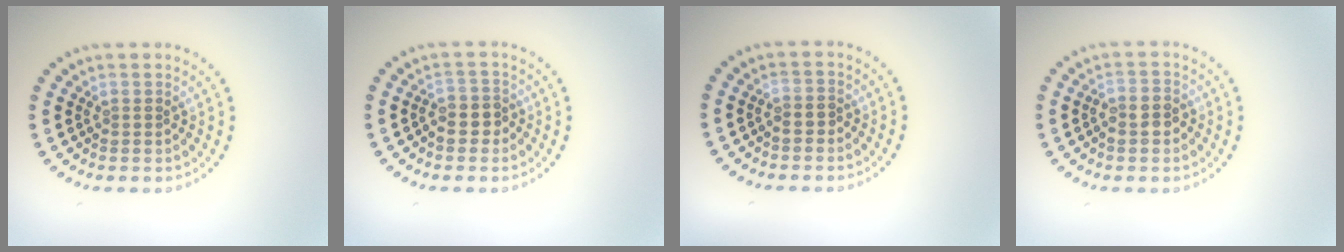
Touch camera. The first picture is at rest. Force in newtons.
{"total": 2.5, "press": 2.3, "slide": 1.0}
{"total": 0.8, "press": 0.6, "slide": 0.5}
{"total": 2.3, "press": 2.1, "slide": 0.8}